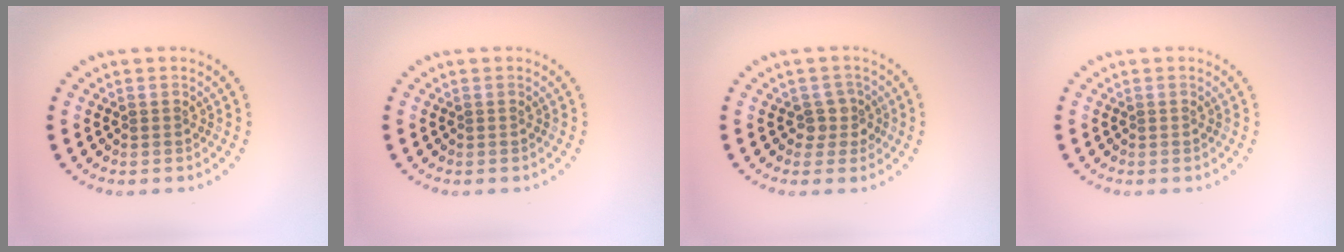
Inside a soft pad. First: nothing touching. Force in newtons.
{"total": 0.0}
{"total": 2.0, "press": 1.5, "slide": 1.2}
{"total": 0.0}